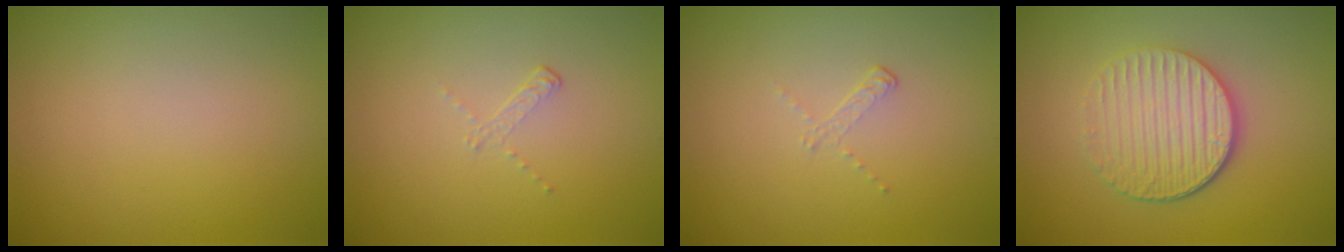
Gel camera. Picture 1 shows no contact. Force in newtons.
{"total": 0.8, "press": 0.3, "slide": 0.7}
{"total": 0.8, "press": 0.3, "slide": 0.7}
{"total": 4.5, "press": 3.6, "slide": 2.8}